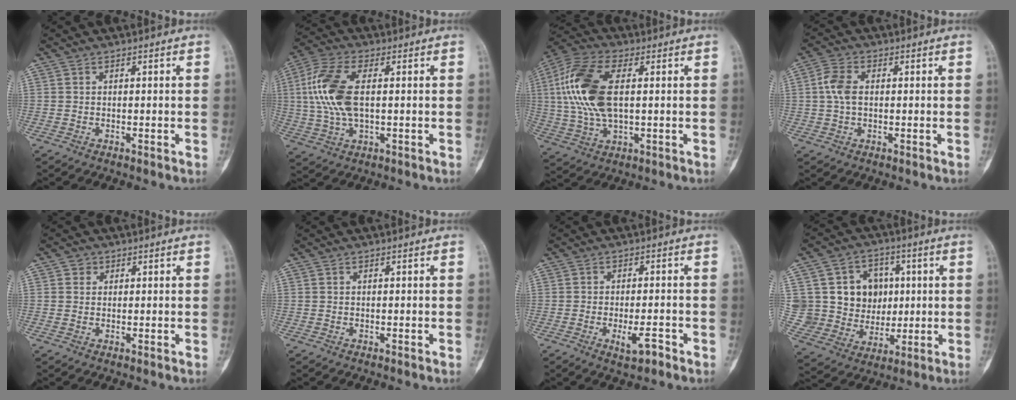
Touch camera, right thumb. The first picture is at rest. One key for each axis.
{"total": 12.6, "fx": 1.5, "fy": 6.3, "fz": 10.8, "tx": -0.245, "ty": 0.009, "tz": 0.029}
{"total": 16.2, "fx": 2.4, "fy": 8.3, "fz": 13.8, "tx": -0.302, "ty": 0.011, "tz": 0.045}
{"total": 5.2, "fx": 0.5, "fy": 3.2, "fz": 4.0, "tx": -0.091, "ty": 0.010, "tz": 0.005}
{"total": 1.7, "fx": 0.7, "fy": 1.5, "fz": 0.3, "tx": 0.011, "ty": 0.000, "tz": 0.004}
{"total": 0.0}
{"total": 4.4, "fx": -2.1, "fy": 1.4, "fz": 3.6, "tx": -0.053, "ty": 0.008, "tz": -0.029}
{"total": 15.6, "fx": 2.9, "fy": 13.9, "fz": 6.5, "tx": -0.060, "ty": 0.014, "tz": 0.071}